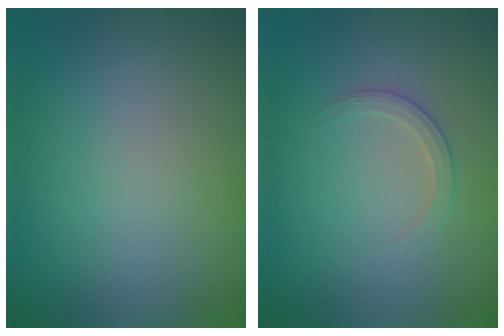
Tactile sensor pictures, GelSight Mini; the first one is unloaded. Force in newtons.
{"total": 1.6, "press": 1.6, "slide": 0.1}